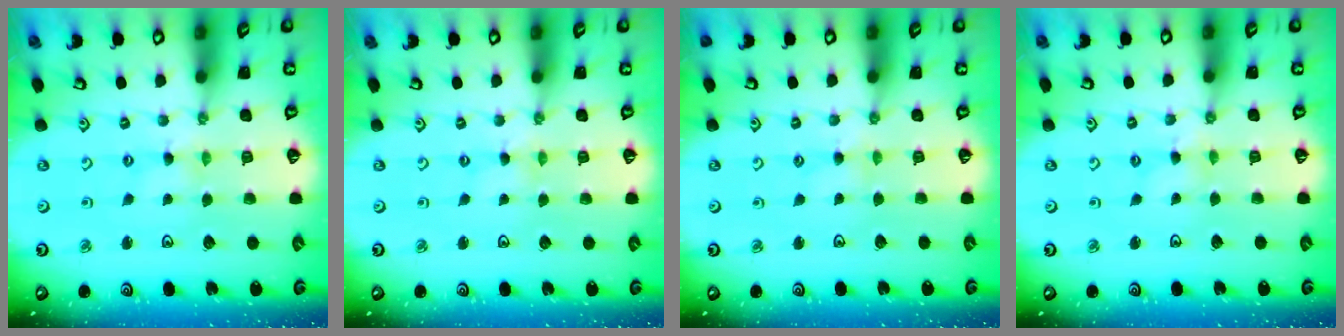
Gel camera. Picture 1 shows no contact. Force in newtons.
{"total": 0.0}
{"total": 2.3, "press": 2.3, "slide": 0.4}
{"total": 0.9, "press": 0.9, "slide": 0.3}